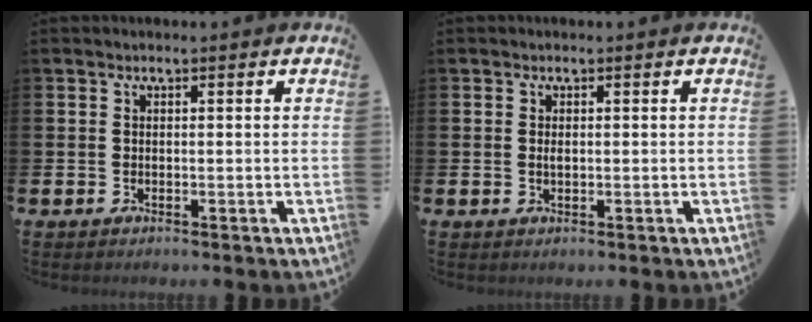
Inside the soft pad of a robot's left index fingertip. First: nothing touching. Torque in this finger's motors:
{"motor_torque": [0.33, 0.11, 0.01, 0.01]}